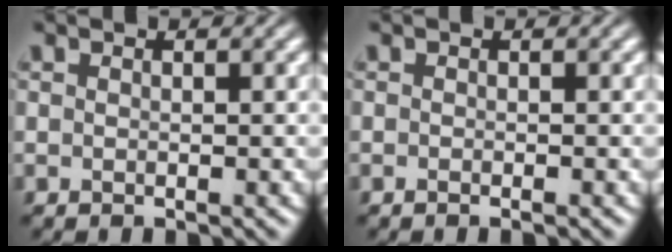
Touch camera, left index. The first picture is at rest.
{"total": 0.5, "force": [-0.3, 0.1, 0.4], "torque": [-0.005, -0.003, -0.005]}